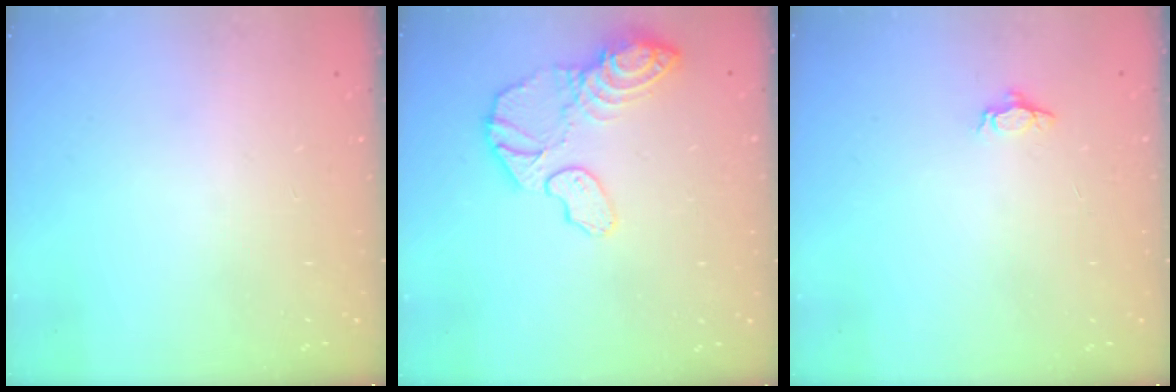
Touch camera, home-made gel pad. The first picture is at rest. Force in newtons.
{"total": 14.9, "press": 14.8, "slide": 1.5}
{"total": 3.4, "press": 3.3, "slide": 0.5}